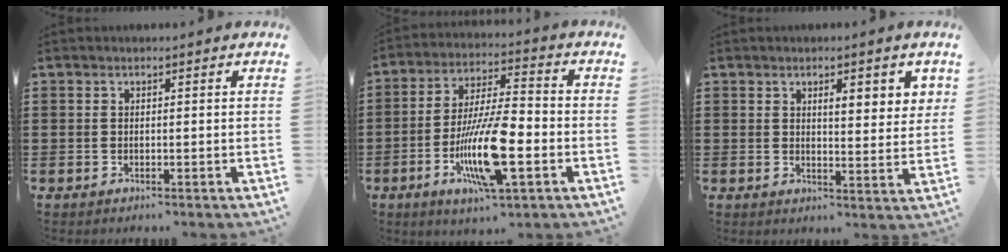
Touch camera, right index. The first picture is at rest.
{"total": 13.9, "force": [-4.5, 3.8, 12.6], "torque": [-0.254, -0.007, -0.083]}
{"total": 3.6, "force": [1.7, 1.2, 2.9], "torque": [-0.045, 0.001, 0.024]}